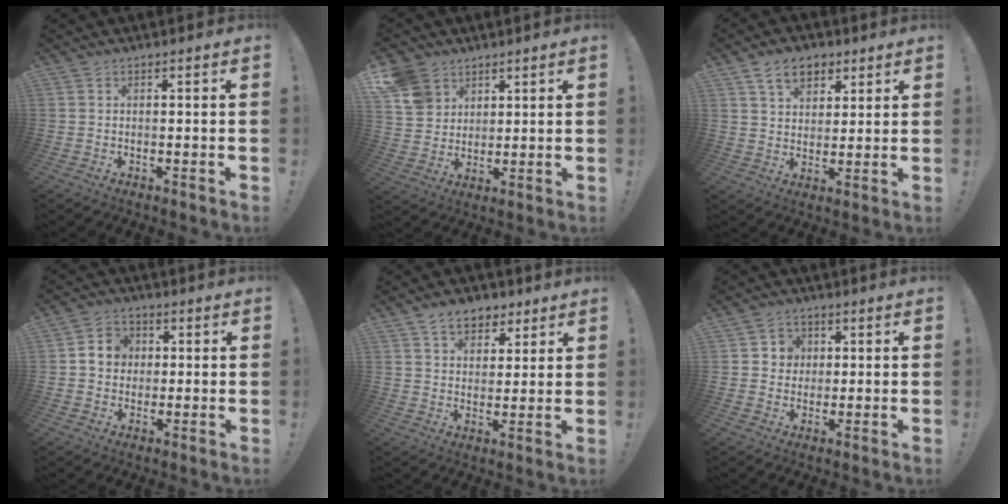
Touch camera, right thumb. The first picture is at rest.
{"total": 10.5, "force": [6.1, 7.9, 3.0], "torque": [-0.052, -0.029, 0.126]}
{"total": 9.2, "force": [5.1, 6.1, 4.6], "torque": [-0.078, -0.009, 0.098]}
{"total": 6.9, "force": [0.9, 6.3, 2.7], "torque": [-0.041, 0.010, 0.020]}
{"total": 8.7, "force": [5.1, 6.1, 3.5], "torque": [-0.051, -0.021, 0.098]}
{"total": 5.0, "force": [0.8, 4.8, 1.0], "torque": [-0.018, 0.001, 0.015]}